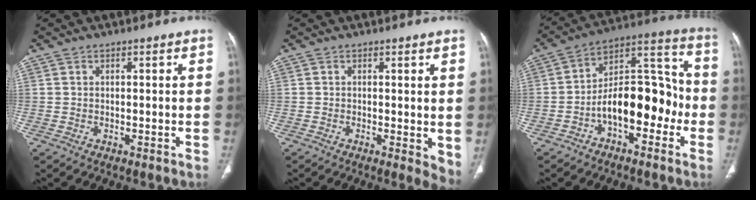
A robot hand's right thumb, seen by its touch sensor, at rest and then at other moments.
{"total": 4.3, "force": [0.0, 1.7, 3.9], "torque": [-0.044, -0.010, -0.002]}
{"total": 15.8, "force": [-4.7, 8.5, 12.5], "torque": [-0.167, 0.068, -0.079]}